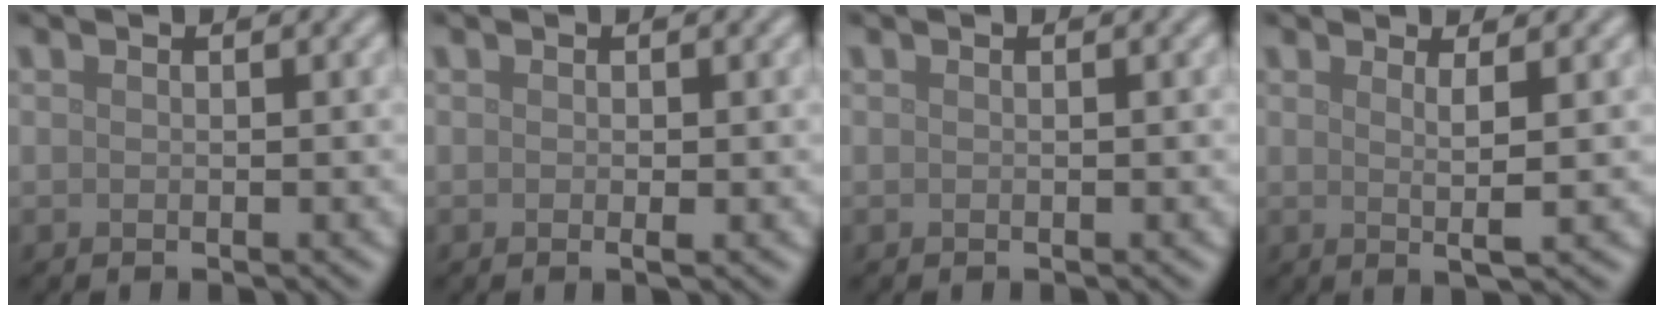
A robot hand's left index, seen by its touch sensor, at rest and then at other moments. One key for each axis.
{"total": 0.6, "fx": 0.0, "fy": 0.2, "fz": 0.5, "tx": -0.008, "ty": -0.003, "tz": -0.001}
{"total": 0.0}
{"total": 2.4, "fx": 0.6, "fy": 0.4, "fz": 2.3, "tx": -0.044, "ty": -0.004, "tz": 0.006}